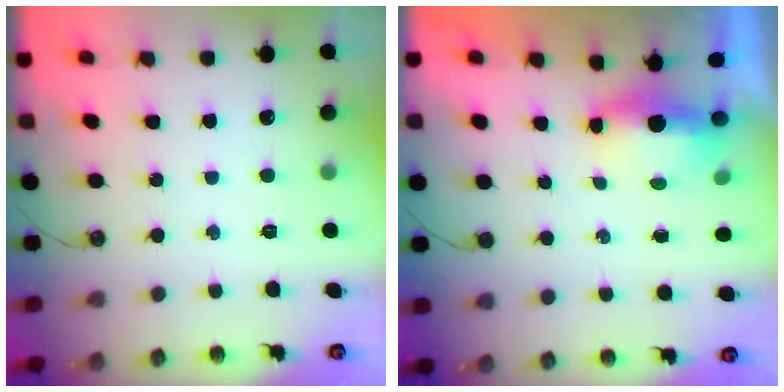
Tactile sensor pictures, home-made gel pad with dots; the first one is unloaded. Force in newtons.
{"total": 5.4, "press": 5.0, "slide": 2.1}